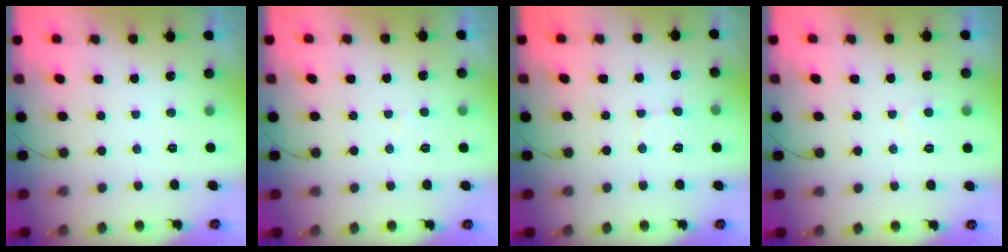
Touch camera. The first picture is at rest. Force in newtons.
{"total": 2.1, "press": 2.1, "slide": 0.2}
{"total": 5.0, "press": 4.9, "slide": 0.5}
{"total": 2.8, "press": 2.8, "slide": 0.2}